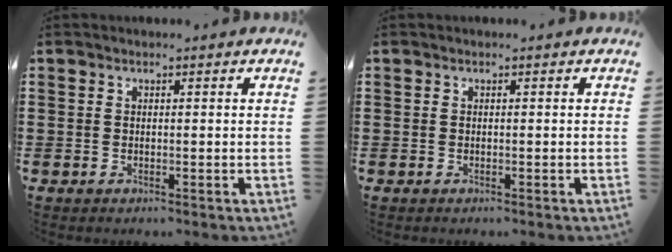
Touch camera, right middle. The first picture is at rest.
{"total": 0.0}